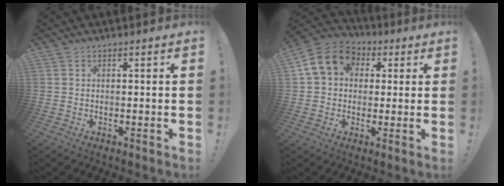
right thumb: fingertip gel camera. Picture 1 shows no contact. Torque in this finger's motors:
{"motor_torque": [0.23, 0.34, 0.07, 0.05, 0.05]}